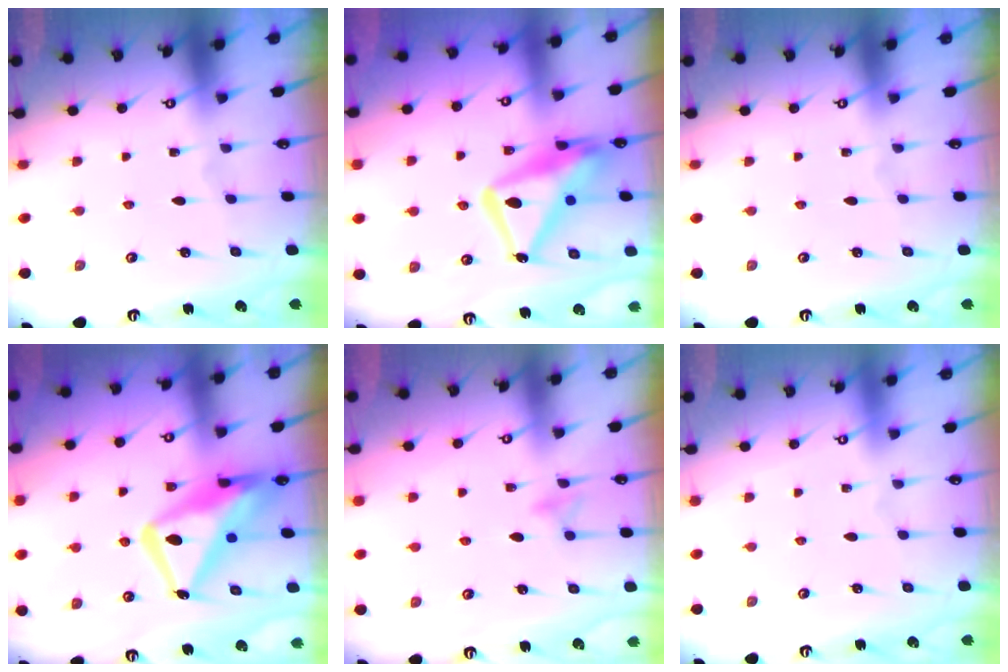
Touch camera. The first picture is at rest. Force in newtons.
{"total": 17.5, "press": 17.4, "slide": 1.6}
{"total": 0.0}
{"total": 17.2, "press": 17.2, "slide": 1.6}
{"total": 8.3, "press": 8.3, "slide": 0.6}
{"total": 3.9, "press": 3.9, "slide": 0.1}